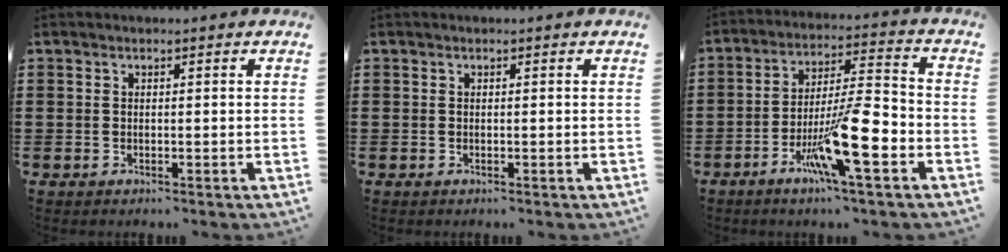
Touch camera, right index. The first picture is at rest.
{"total": 0.0}
{"total": 13.0, "force": [-5.4, 2.5, 11.6], "torque": [-0.224, 0.000, -0.098]}